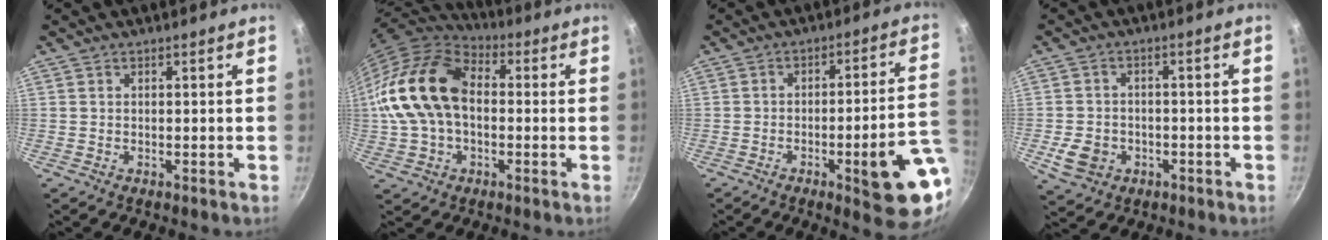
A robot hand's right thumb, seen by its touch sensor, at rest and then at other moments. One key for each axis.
{"total": 18.8, "fx": 0.3, "fy": 12.9, "fz": 13.6, "tx": -0.250, "ty": 0.040, "tz": -0.003}
{"total": 15.0, "fx": -4.7, "fy": 2.8, "fz": 14.0, "tx": -0.157, "ty": 0.029, "tz": -0.058}
{"total": 7.0, "fx": -2.3, "fy": 5.7, "fz": 3.4, "tx": -0.057, "ty": 0.021, "tz": -0.031}